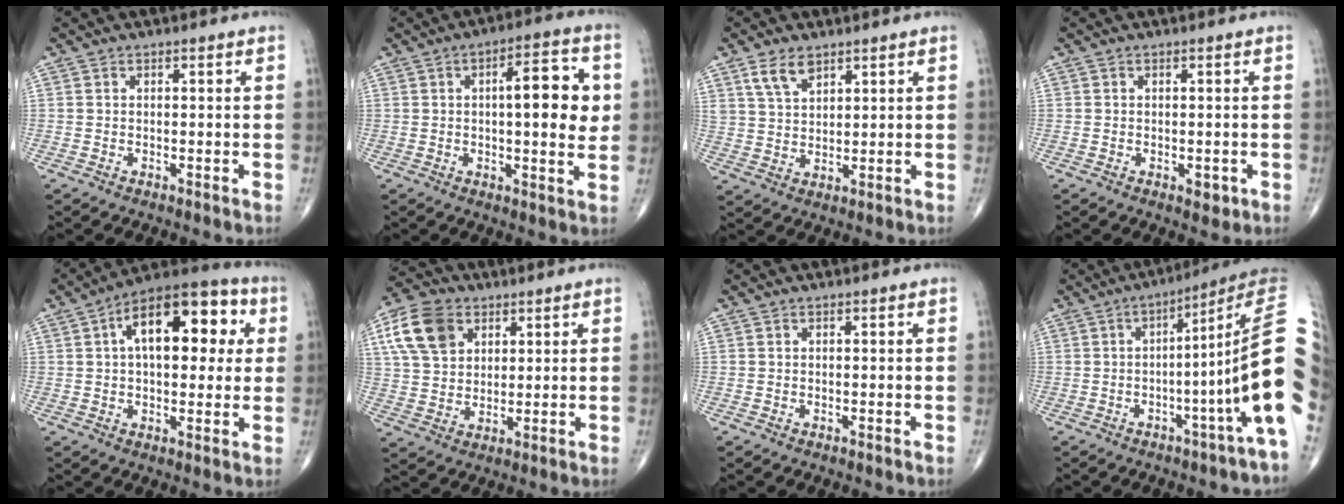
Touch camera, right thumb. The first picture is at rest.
{"total": 12.5, "force": [1.6, 3.8, 11.8], "torque": [-0.141, 0.005, 0.019]}
{"total": 5.4, "force": [3.5, 2.9, 3.0], "torque": [-0.048, -0.018, 0.074]}
{"total": 1.9, "force": [-0.6, 1.1, 1.4], "torque": [-0.008, -0.001, -0.004]}
{"total": 18.5, "force": [4.6, 9.6, 15.2], "torque": [-0.189, 0.025, 0.057]}
{"total": 11.5, "force": [4.7, 8.1, 6.5], "torque": [-0.110, -0.004, 0.086]}
{"total": 0.0}
{"total": 15.2, "force": [-0.8, -0.9, 15.2], "torque": [-0.187, 0.026, -0.023]}